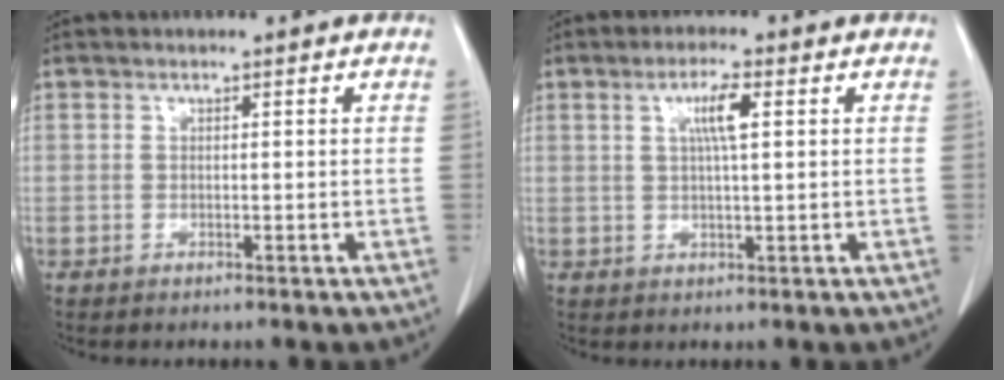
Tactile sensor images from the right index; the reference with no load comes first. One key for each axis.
{"total": 4.3, "fx": 1.3, "fy": 0.2, "fz": 4.1, "tx": -0.077, "ty": 0.001, "tz": 0.022}